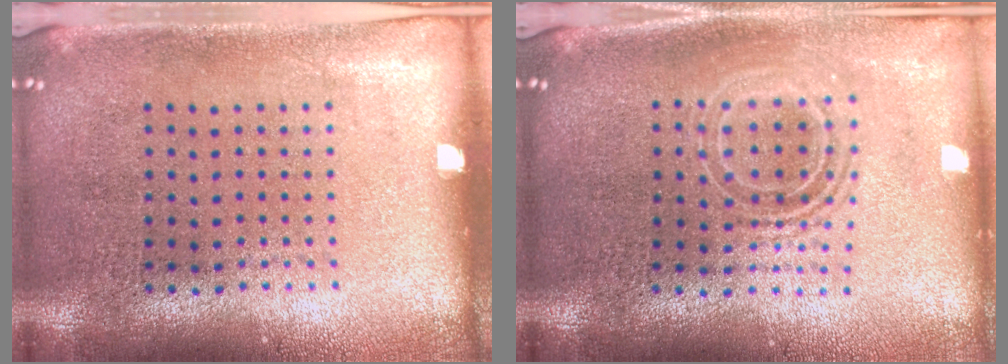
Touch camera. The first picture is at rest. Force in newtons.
{"total": 1.7, "press": 1.3, "slide": 1.0}